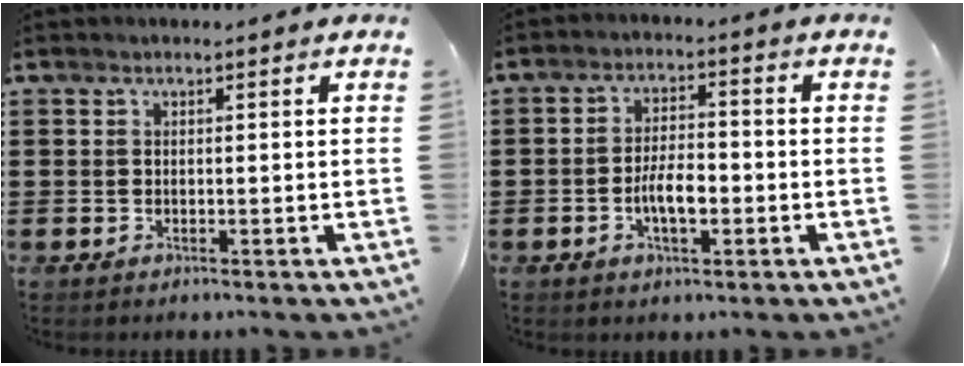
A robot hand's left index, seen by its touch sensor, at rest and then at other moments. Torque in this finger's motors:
{"motor_torque": [0.40, -0.03, 0.25, 0.10]}